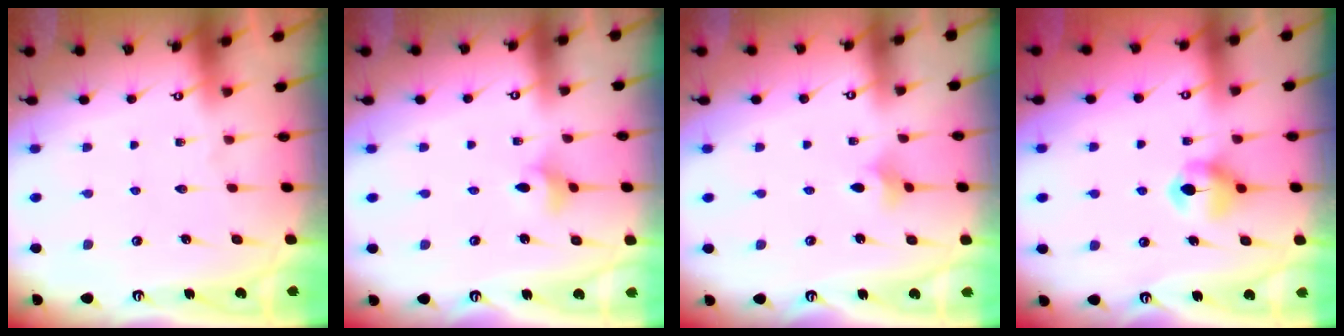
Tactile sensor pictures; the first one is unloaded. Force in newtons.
{"total": 3.3, "press": 3.2, "slide": 0.5}
{"total": 3.3, "press": 3.2, "slide": 0.6}
{"total": 6.5, "press": 6.5, "slide": 0.7}